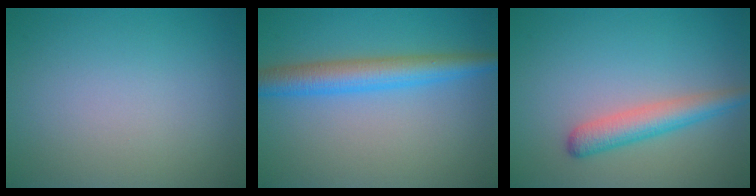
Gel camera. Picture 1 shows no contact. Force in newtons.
{"total": 4.7, "press": 4.7, "slide": 0.0}
{"total": 3.3, "press": 3.3, "slide": 0.1}